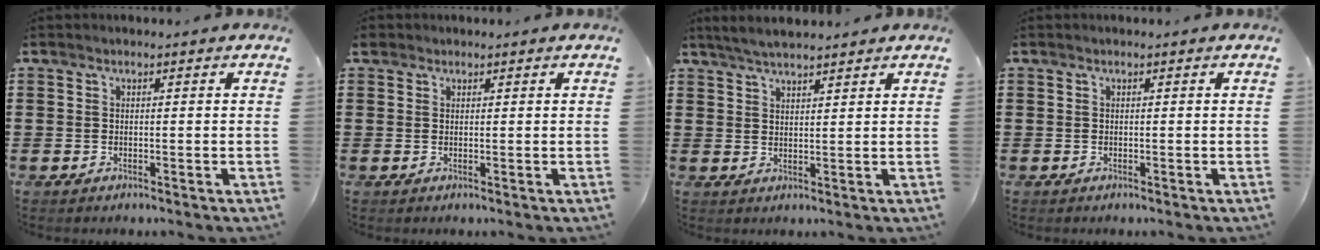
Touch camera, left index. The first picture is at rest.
{"total": 1.1, "force": [0.8, 0.7, 0.2], "torque": [-0.008, 0.004, 0.015]}
{"total": 3.3, "force": [3.0, 0.3, 1.2], "torque": [-0.031, -0.002, 0.058]}
{"total": 0.0}